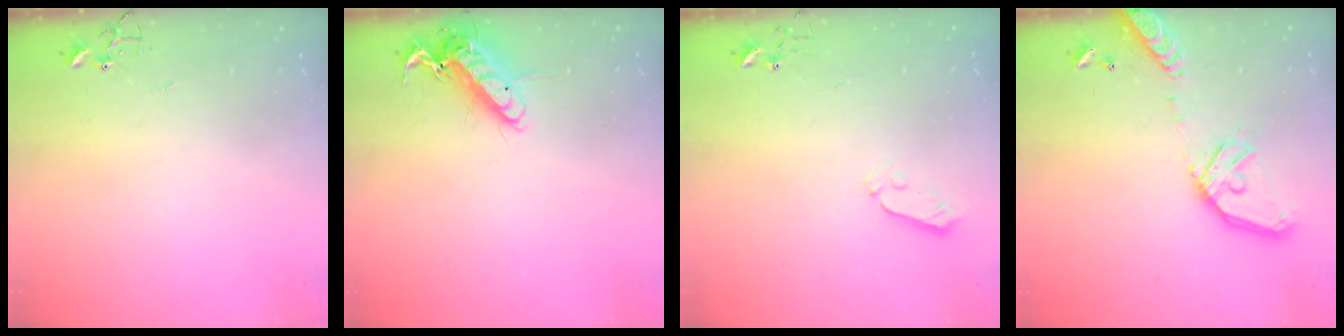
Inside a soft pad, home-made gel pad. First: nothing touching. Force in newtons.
{"total": 14.3, "press": 14.2, "slide": 1.9}
{"total": 5.0, "press": 5.0, "slide": 0.4}
{"total": 15.4, "press": 15.1, "slide": 2.8}